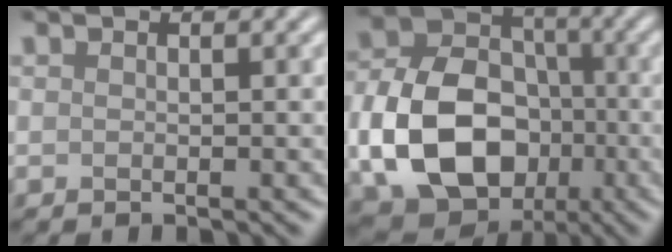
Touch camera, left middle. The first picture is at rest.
{"total": 12.4, "force": [-3.1, 9.2, 7.6], "torque": [-0.162, -0.012, -0.058]}